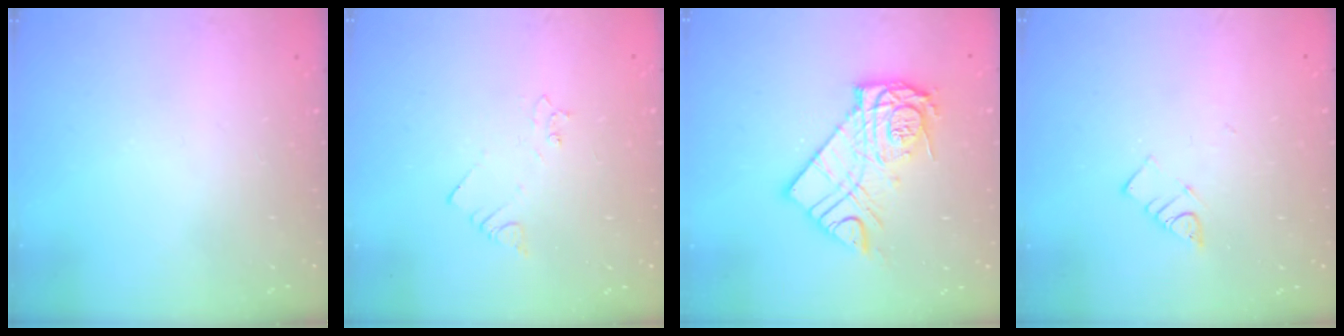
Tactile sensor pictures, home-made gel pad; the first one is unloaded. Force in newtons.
{"total": 2.1, "press": 2.1, "slide": 0.3}
{"total": 12.9, "press": 12.9, "slide": 1.0}
{"total": 3.9, "press": 3.9, "slide": 0.5}